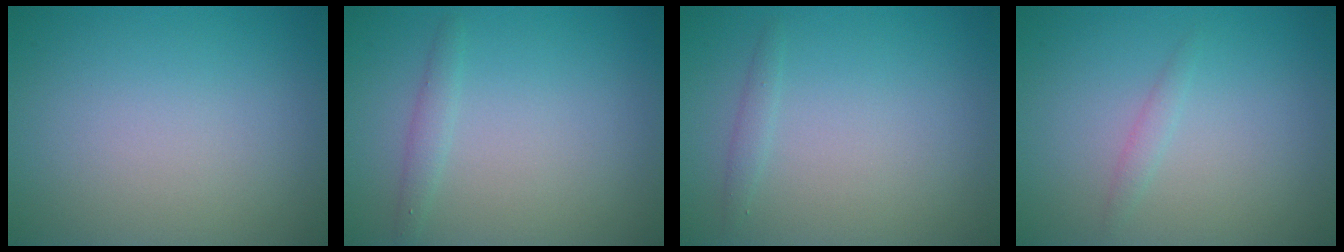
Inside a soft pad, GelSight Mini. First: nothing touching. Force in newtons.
{"total": 1.3, "press": 1.3, "slide": 0.0}
{"total": 0.8, "press": 0.8, "slide": 0.0}
{"total": 0.9, "press": 0.9, "slide": 0.1}